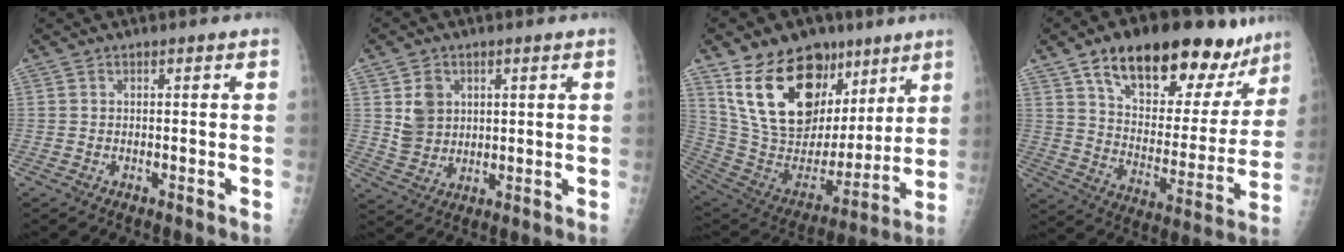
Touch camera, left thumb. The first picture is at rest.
{"total": 6.4, "force": [2.1, 5.3, 2.8], "torque": [-0.028, -0.015, 0.050]}
{"total": 25.1, "force": [13.4, 15.5, 14.5], "torque": [-0.207, -0.031, 0.250]}
{"total": 25.0, "force": [16.2, 11.8, 14.9], "torque": [-0.172, -0.047, 0.252]}